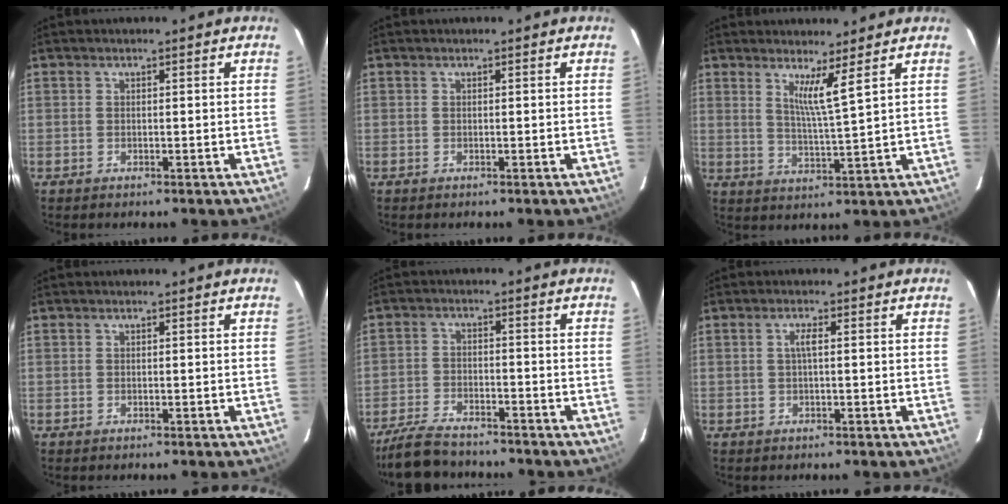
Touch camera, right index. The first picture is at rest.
{"total": 0.0}
{"total": 5.2, "force": [3.2, -1.0, 3.9], "torque": [-0.069, -0.012, 0.054]}
{"total": 0.0}
{"total": 10.8, "force": [-9.3, 3.4, 4.3], "torque": [-0.115, -0.008, -0.159]}
{"total": 1.7, "force": [0.2, -0.1, 1.7], "torque": [-0.033, 0.002, 0.002]}